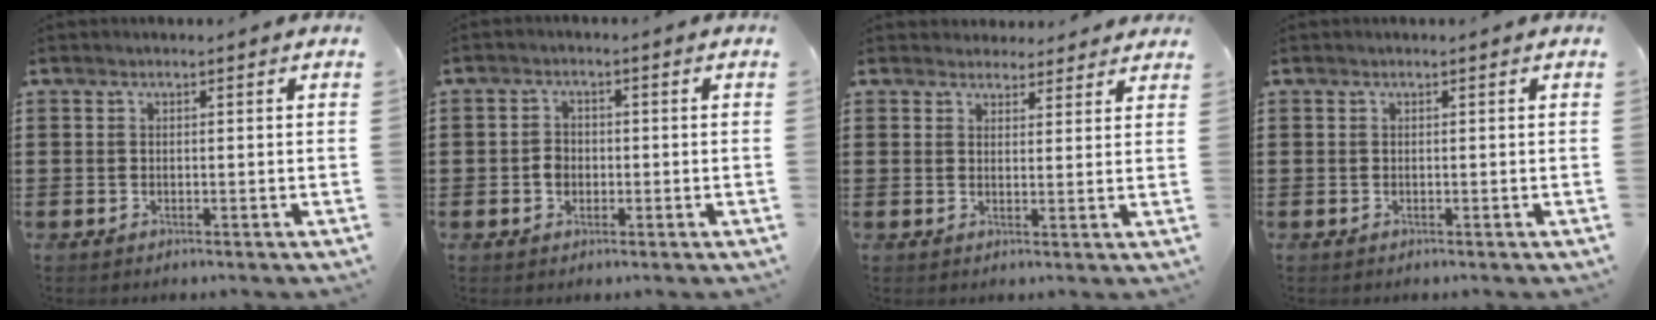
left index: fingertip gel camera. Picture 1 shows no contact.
{"total": 2.4, "force": [-0.4, 2.0, 1.3], "torque": [-0.029, 0.005, -0.009]}
{"total": 3.1, "force": [2.9, 1.2, 0.0], "torque": [-0.002, -0.005, 0.053]}
{"total": 0.0}